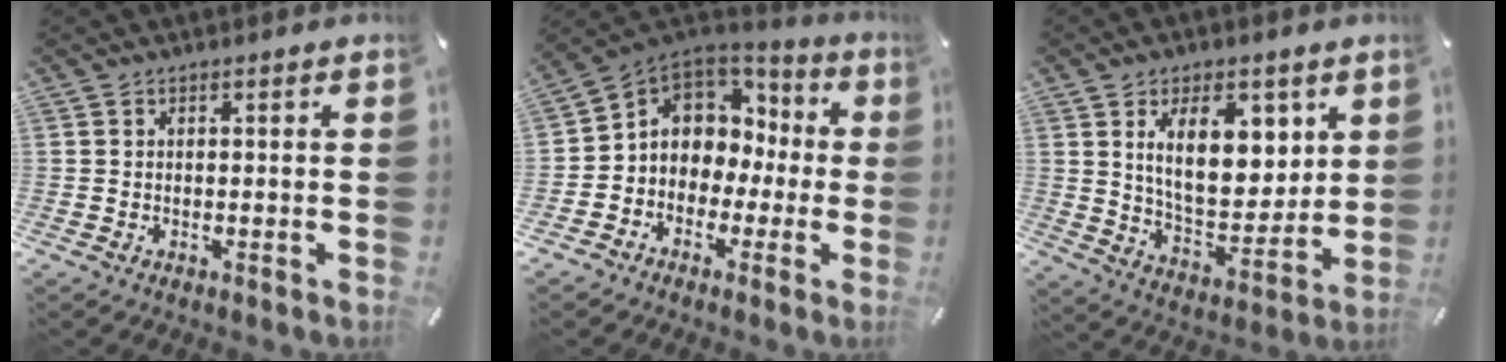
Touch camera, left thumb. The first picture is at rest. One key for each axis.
{"total": 7.2, "fx": 0.7, "fy": 7.0, "fz": 1.4, "tx": -0.049, "ty": -0.015, "tz": 0.022}
{"total": 15.1, "fx": 6.3, "fy": 8.5, "fz": 10.8, "tx": -0.170, "ty": -0.019, "tz": 0.109}